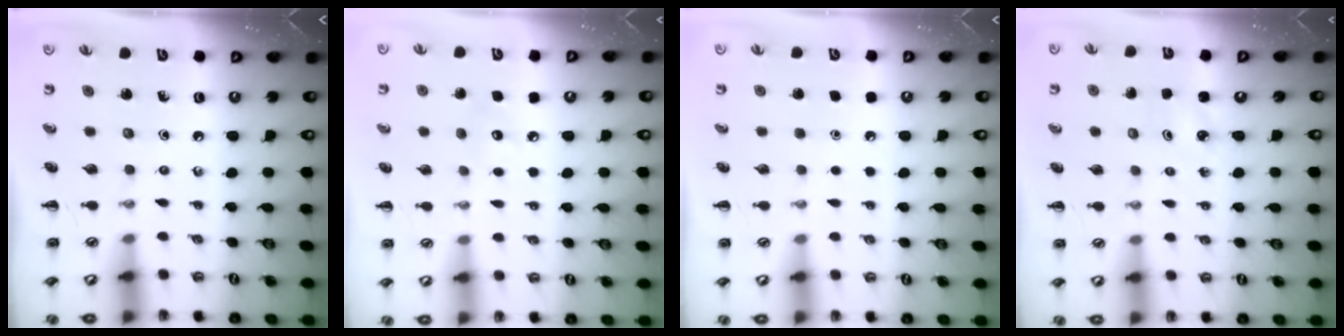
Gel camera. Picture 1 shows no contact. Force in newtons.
{"total": 5.8, "press": 5.6, "slide": 1.5}
{"total": 1.7, "press": 1.7, "slide": 0.1}
{"total": 2.0, "press": 2.0, "slide": 0.5}